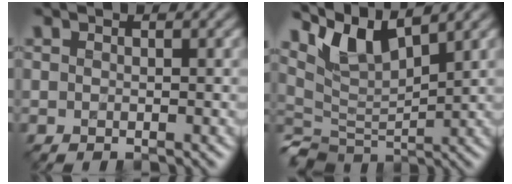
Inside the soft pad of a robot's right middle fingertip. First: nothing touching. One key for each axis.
{"total": 5.1, "fx": 3.5, "fy": 2.0, "fz": 3.2, "tx": -0.066, "ty": -0.004, "tz": 0.066}